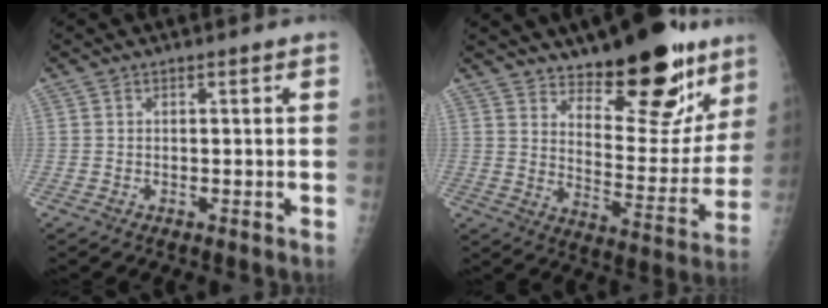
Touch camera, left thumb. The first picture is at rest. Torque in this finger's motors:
{"motor_torque": [0.42, 0.36, 0.01, -0.36, 0.06]}